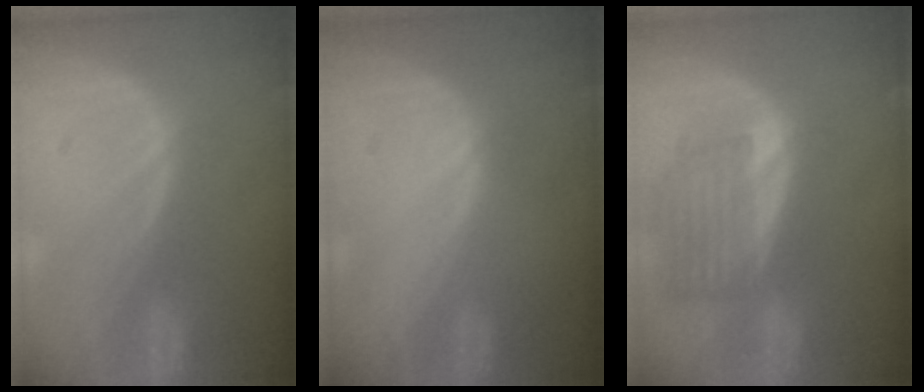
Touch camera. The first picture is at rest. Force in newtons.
{"total": 0.6, "press": 0.1, "slide": 0.6}
{"total": 6.8, "press": 6.5, "slide": 2.2}